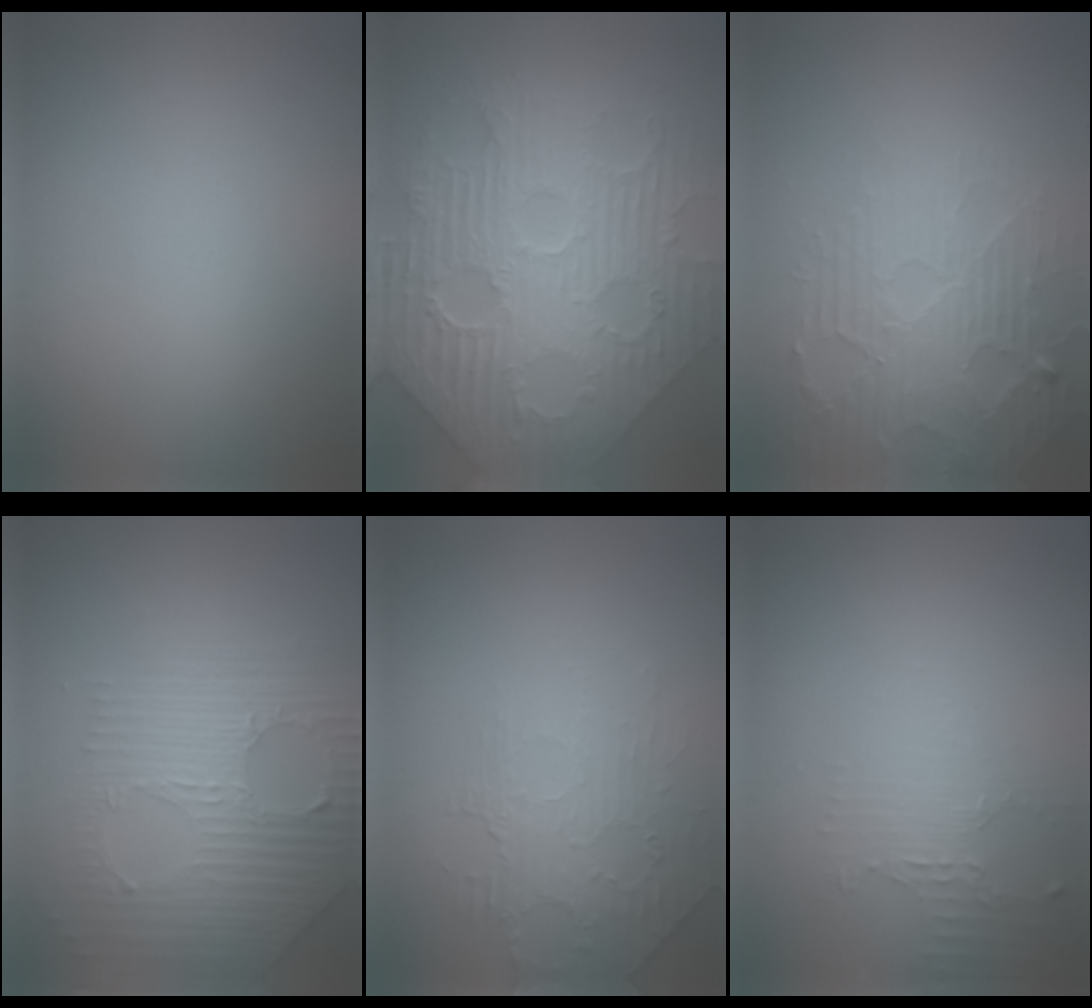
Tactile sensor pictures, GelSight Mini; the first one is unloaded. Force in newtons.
{"total": 11.8, "press": 8.1, "slide": 8.5}
{"total": 4.4, "press": 4.3, "slide": 0.8}
{"total": 7.6, "press": 5.1, "slide": 5.6}
{"total": 2.1, "press": 1.2, "slide": 1.7}
{"total": 2.0, "press": 1.4, "slide": 1.4}